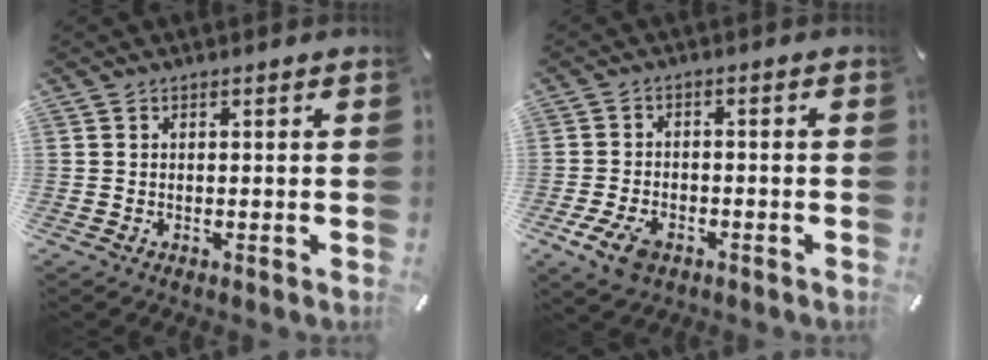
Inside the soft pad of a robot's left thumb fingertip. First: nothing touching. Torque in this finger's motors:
{"motor_torque": [-0.01, 1.09, 0.04, -0.01, 0.12]}